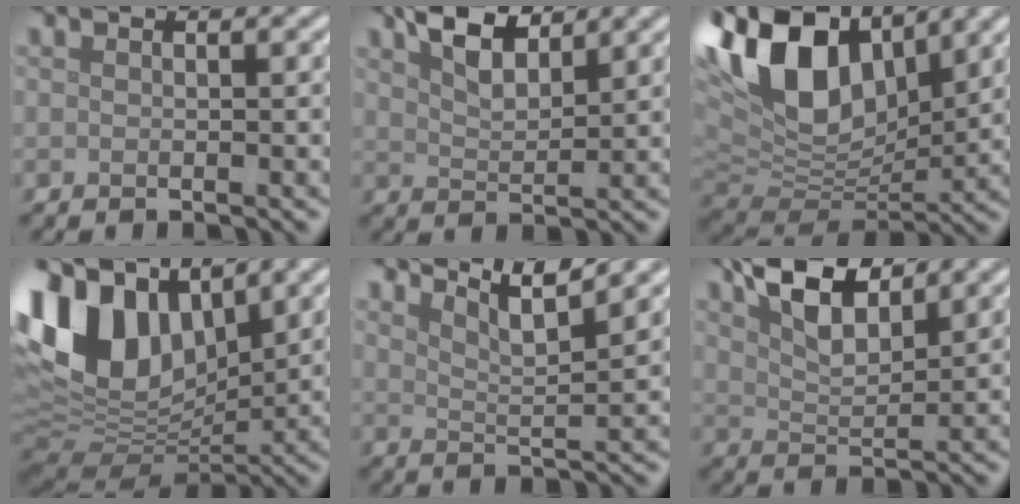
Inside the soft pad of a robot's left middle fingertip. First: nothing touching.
{"total": 4.5, "force": [3.2, 1.7, 2.7], "torque": [-0.055, 0.006, 0.059]}
{"total": 13.9, "force": [6.6, 8.4, 8.9], "torque": [-0.204, 0.031, 0.116]}
{"total": 14.2, "force": [5.8, 9.0, 9.4], "torque": [-0.218, 0.026, 0.098]}
{"total": 6.1, "force": [5.0, 1.0, 3.4], "torque": [-0.049, 0.011, 0.056]}
{"total": 6.8, "force": [4.5, 2.6, 4.4], "torque": [-0.085, 0.011, 0.081]}